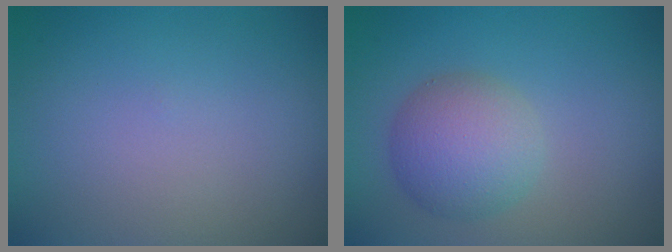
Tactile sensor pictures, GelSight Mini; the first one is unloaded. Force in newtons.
{"total": 4.7, "press": 4.7, "slide": 0.1}